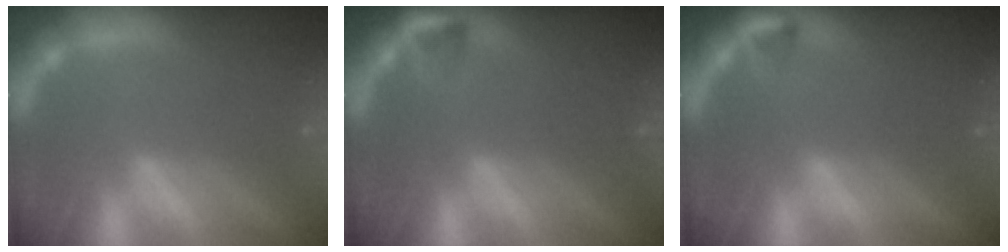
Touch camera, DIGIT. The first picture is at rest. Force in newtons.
{"total": 1.9}
{"total": 1.5}